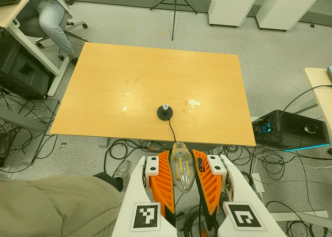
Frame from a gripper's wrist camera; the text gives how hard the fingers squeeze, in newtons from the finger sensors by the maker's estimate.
{"total": 19.7, "left": 22.1, "right": 17.2}